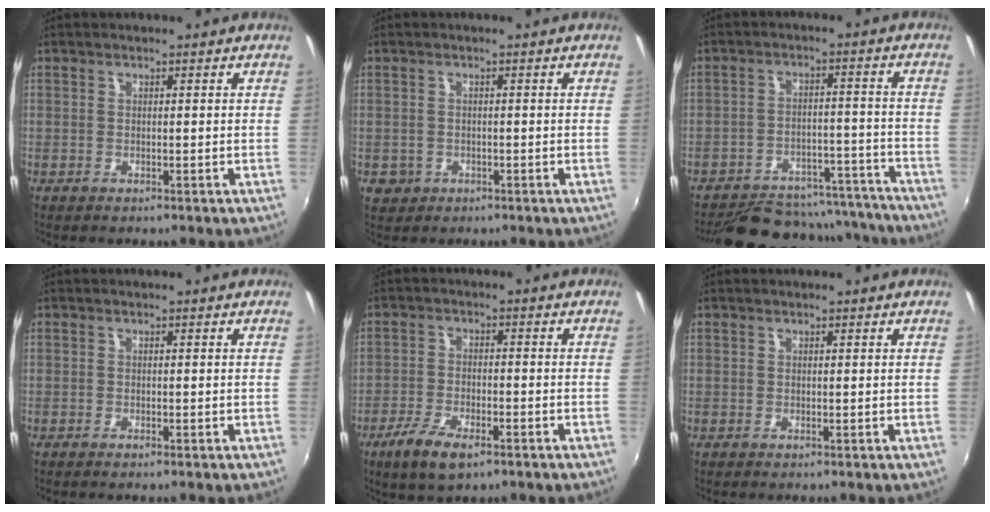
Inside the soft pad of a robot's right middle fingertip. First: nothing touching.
{"total": 3.0, "force": [-1.0, 2.7, 0.9], "torque": [-0.025, -0.004, -0.011]}
{"total": 22.5, "force": [-20.0, 7.2, 7.4], "torque": [-0.146, 0.029, -0.251]}
{"total": 0.7, "force": [-0.6, 0.1, 0.3], "torque": [-0.005, -0.003, -0.012]}
{"total": 8.6, "force": [-5.4, 3.0, 6.0], "torque": [-0.143, -0.023, -0.098]}
{"total": 0.0}